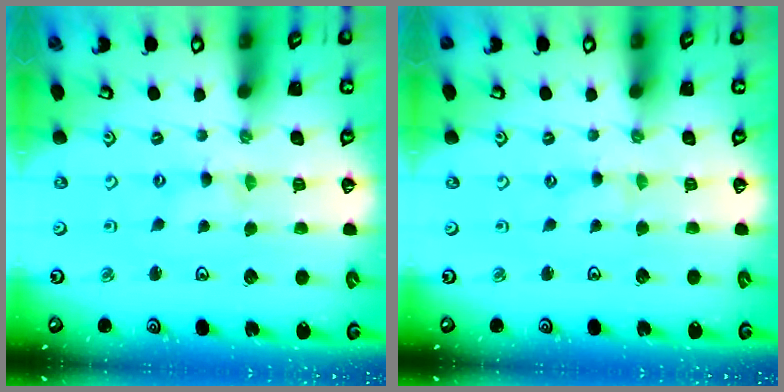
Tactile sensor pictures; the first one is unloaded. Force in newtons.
{"total": 0.8, "press": 0.8, "slide": 0.2}